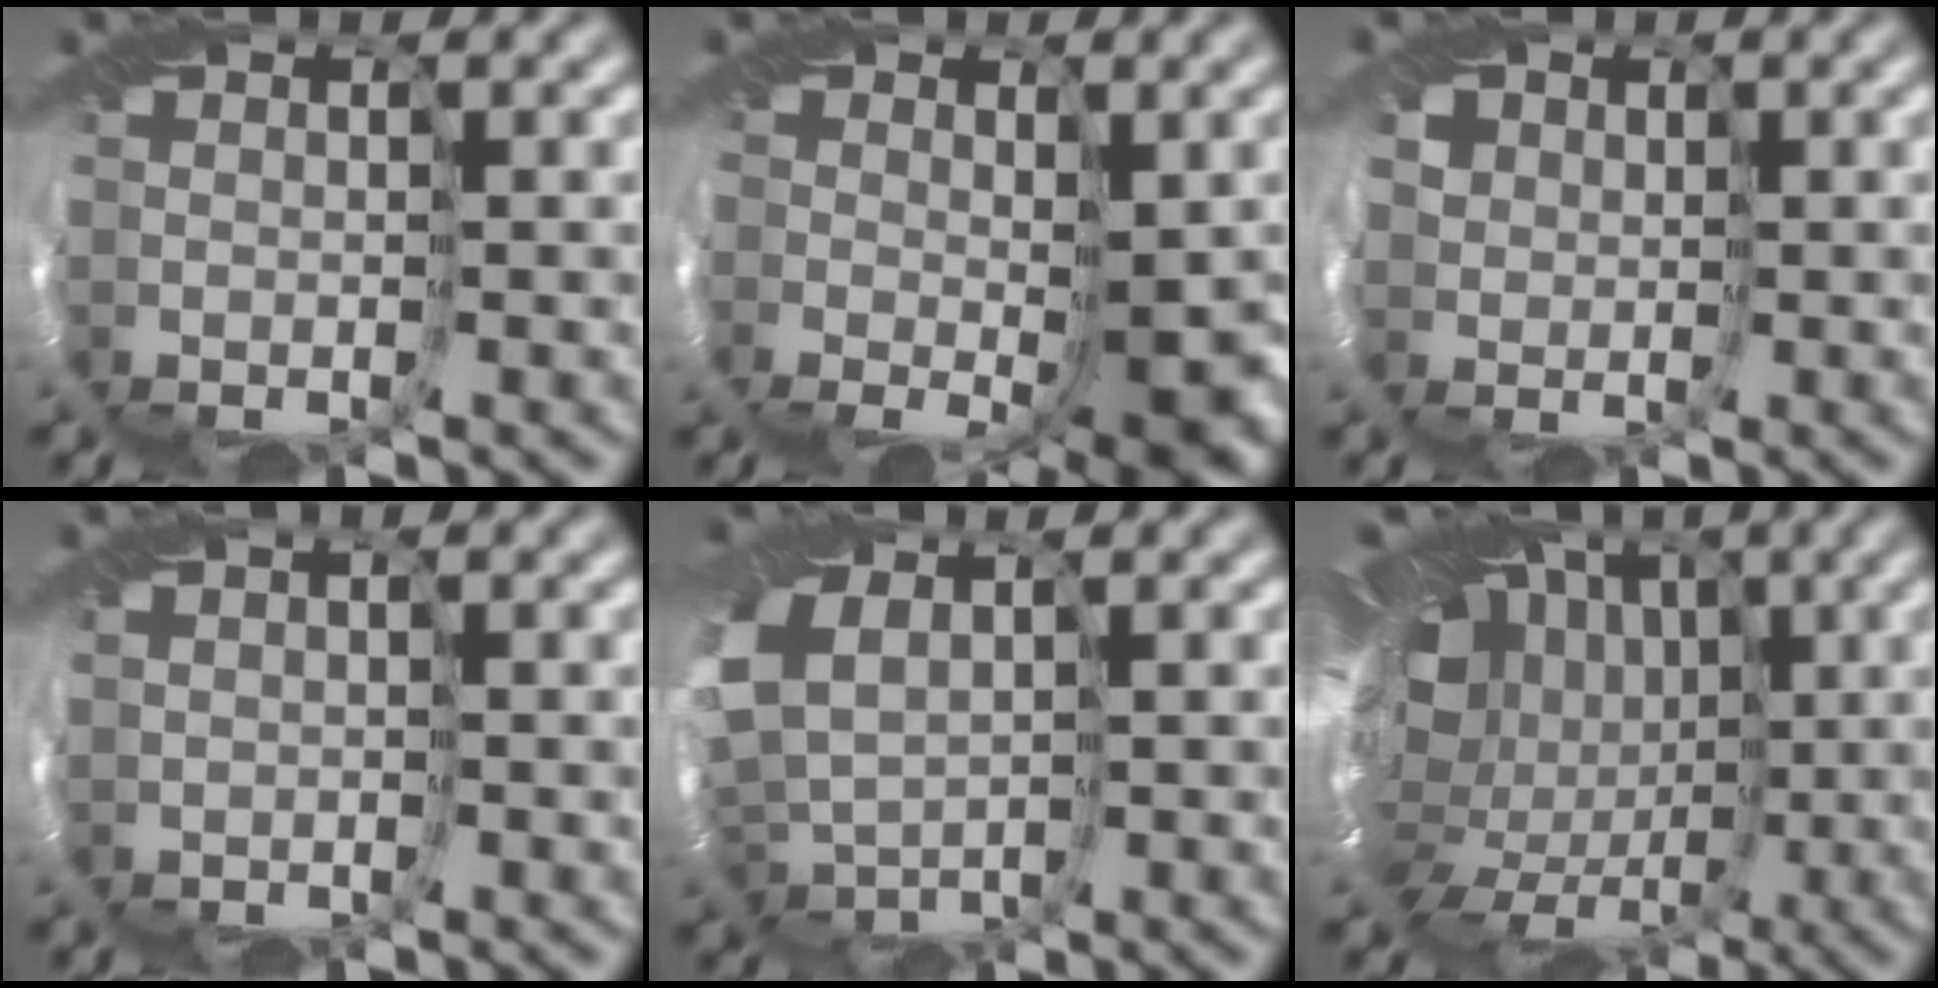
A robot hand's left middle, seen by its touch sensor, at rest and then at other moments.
{"total": 7.6, "force": [-1.1, 4.0, 6.4], "torque": [-0.111, -0.019, -0.009]}
{"total": 6.1, "force": [2.9, 4.8, 2.3], "torque": [-0.055, 0.024, 0.035]}
{"total": 0.8, "force": [0.6, 0.4, 0.3], "torque": [-0.004, 0.006, 0.016]}
{"total": 5.7, "force": [1.4, 3.7, 4.1], "torque": [-0.114, 0.000, 0.023]}
{"total": 17.5, "force": [-0.1, 13.1, 11.7], "torque": [-0.197, 0.014, -0.025]}